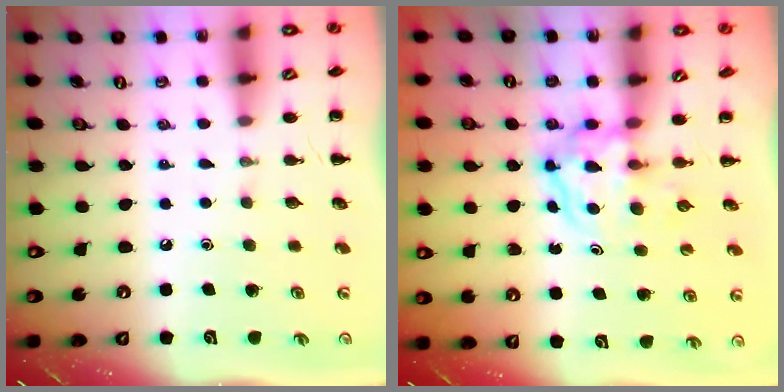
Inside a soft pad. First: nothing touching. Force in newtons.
{"total": 3.8, "press": 3.7, "slide": 0.4}